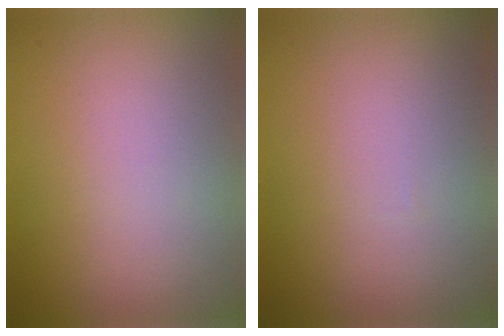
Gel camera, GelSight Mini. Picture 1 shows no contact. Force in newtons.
{"total": 0.0}